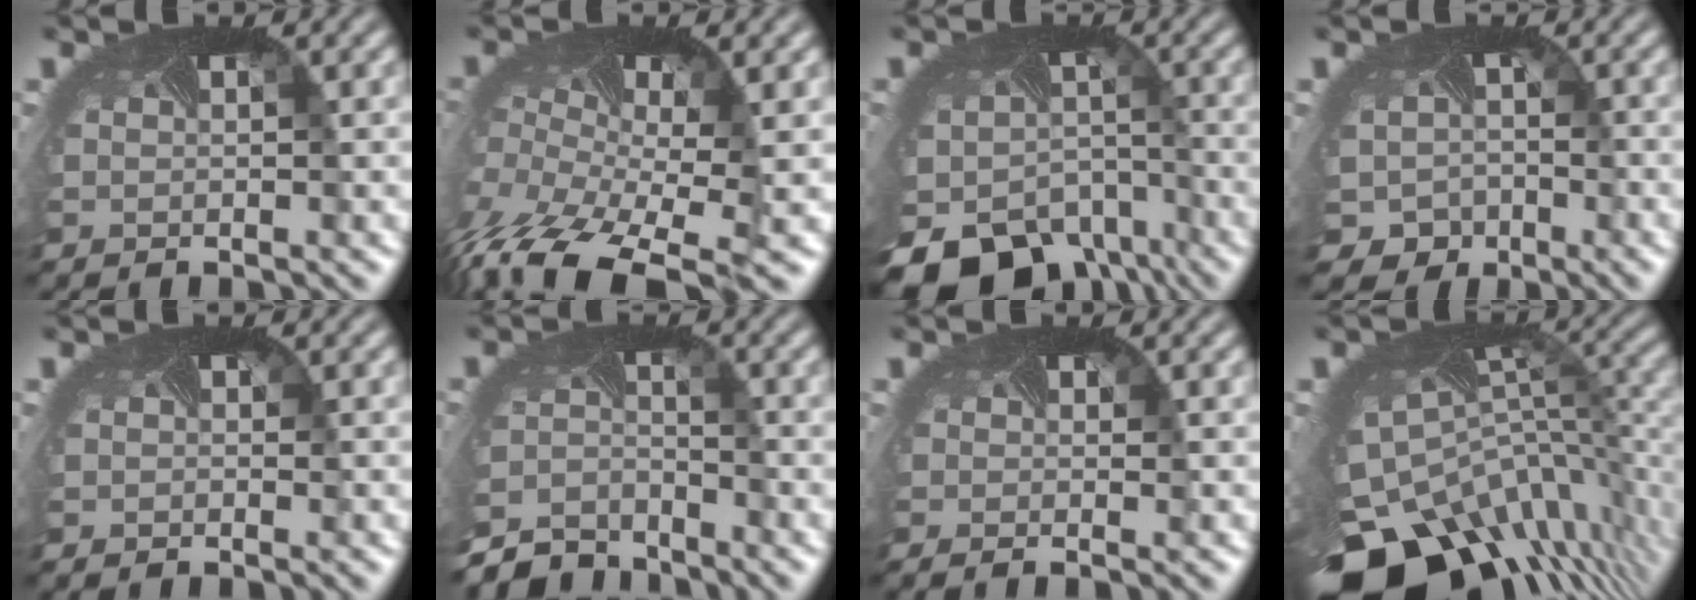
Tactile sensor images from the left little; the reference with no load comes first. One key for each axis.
{"total": 12.5, "fx": -8.1, "fy": 5.5, "fz": 7.8, "tx": -0.221, "ty": -0.057, "tz": -0.115}
{"total": 15.0, "fx": -9.9, "fy": 9.7, "fz": 5.5, "tx": -0.149, "ty": -0.065, "tz": -0.118}
{"total": 5.3, "fx": -2.0, "fy": 4.7, "fz": 1.4, "tx": -0.022, "ty": -0.019, "tz": -0.026}
{"total": 0.7, "fx": 0.0, "fy": 0.7, "fz": -0.2, "tx": -0.005, "ty": -0.004, "tz": -0.002}
{"total": 5.2, "fx": -5.1, "fy": 0.9, "fz": -0.9, "tx": -0.004, "ty": -0.023, "tz": -0.095}
{"total": 0.7, "fx": -0.3, "fy": 0.2, "fz": 0.6, "tx": -0.020, "ty": -0.008, "tz": -0.007}
{"total": 14.1, "fx": -7.7, "fy": 7.9, "fz": 8.9, "tx": -0.229, "ty": -0.053, "tz": -0.107}